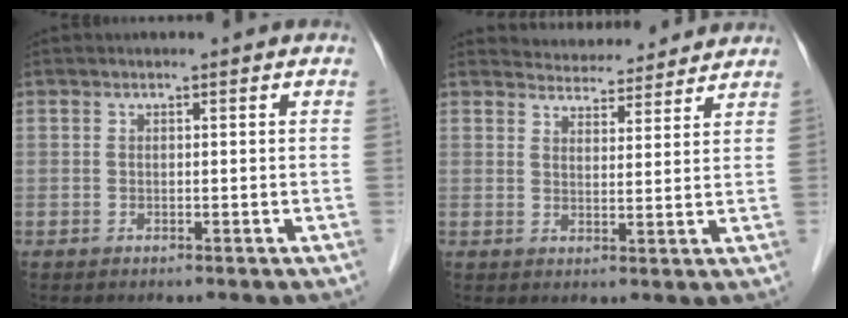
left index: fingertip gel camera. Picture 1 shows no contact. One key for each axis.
{"total": 7.5, "fx": 7.3, "fy": 1.7, "fz": 0.5, "tx": -0.006, "ty": 0.014, "tz": 0.095}